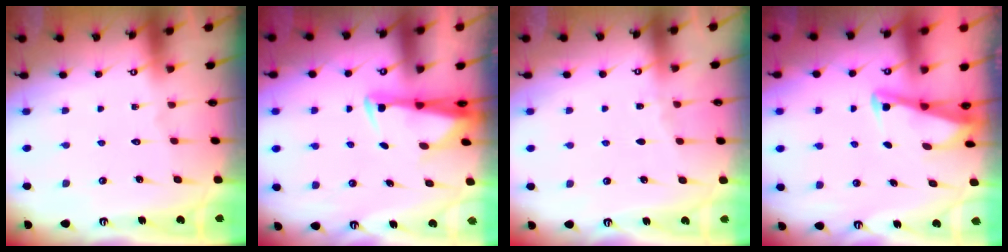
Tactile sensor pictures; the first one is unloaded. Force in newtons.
{"total": 2.8, "press": 2.6, "slide": 0.9}
{"total": 2.4, "press": 2.3, "slide": 0.4}
{"total": 2.8, "press": 2.8, "slide": 0.4}